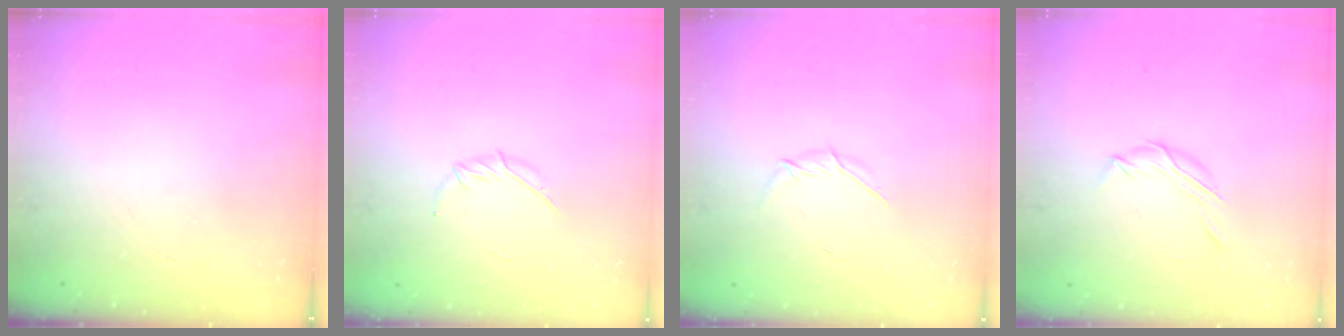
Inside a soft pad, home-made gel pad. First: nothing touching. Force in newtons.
{"total": 3.3, "press": 3.2, "slide": 0.9}
{"total": 3.9, "press": 3.8, "slide": 1.0}
{"total": 6.2, "press": 6.1, "slide": 1.2}